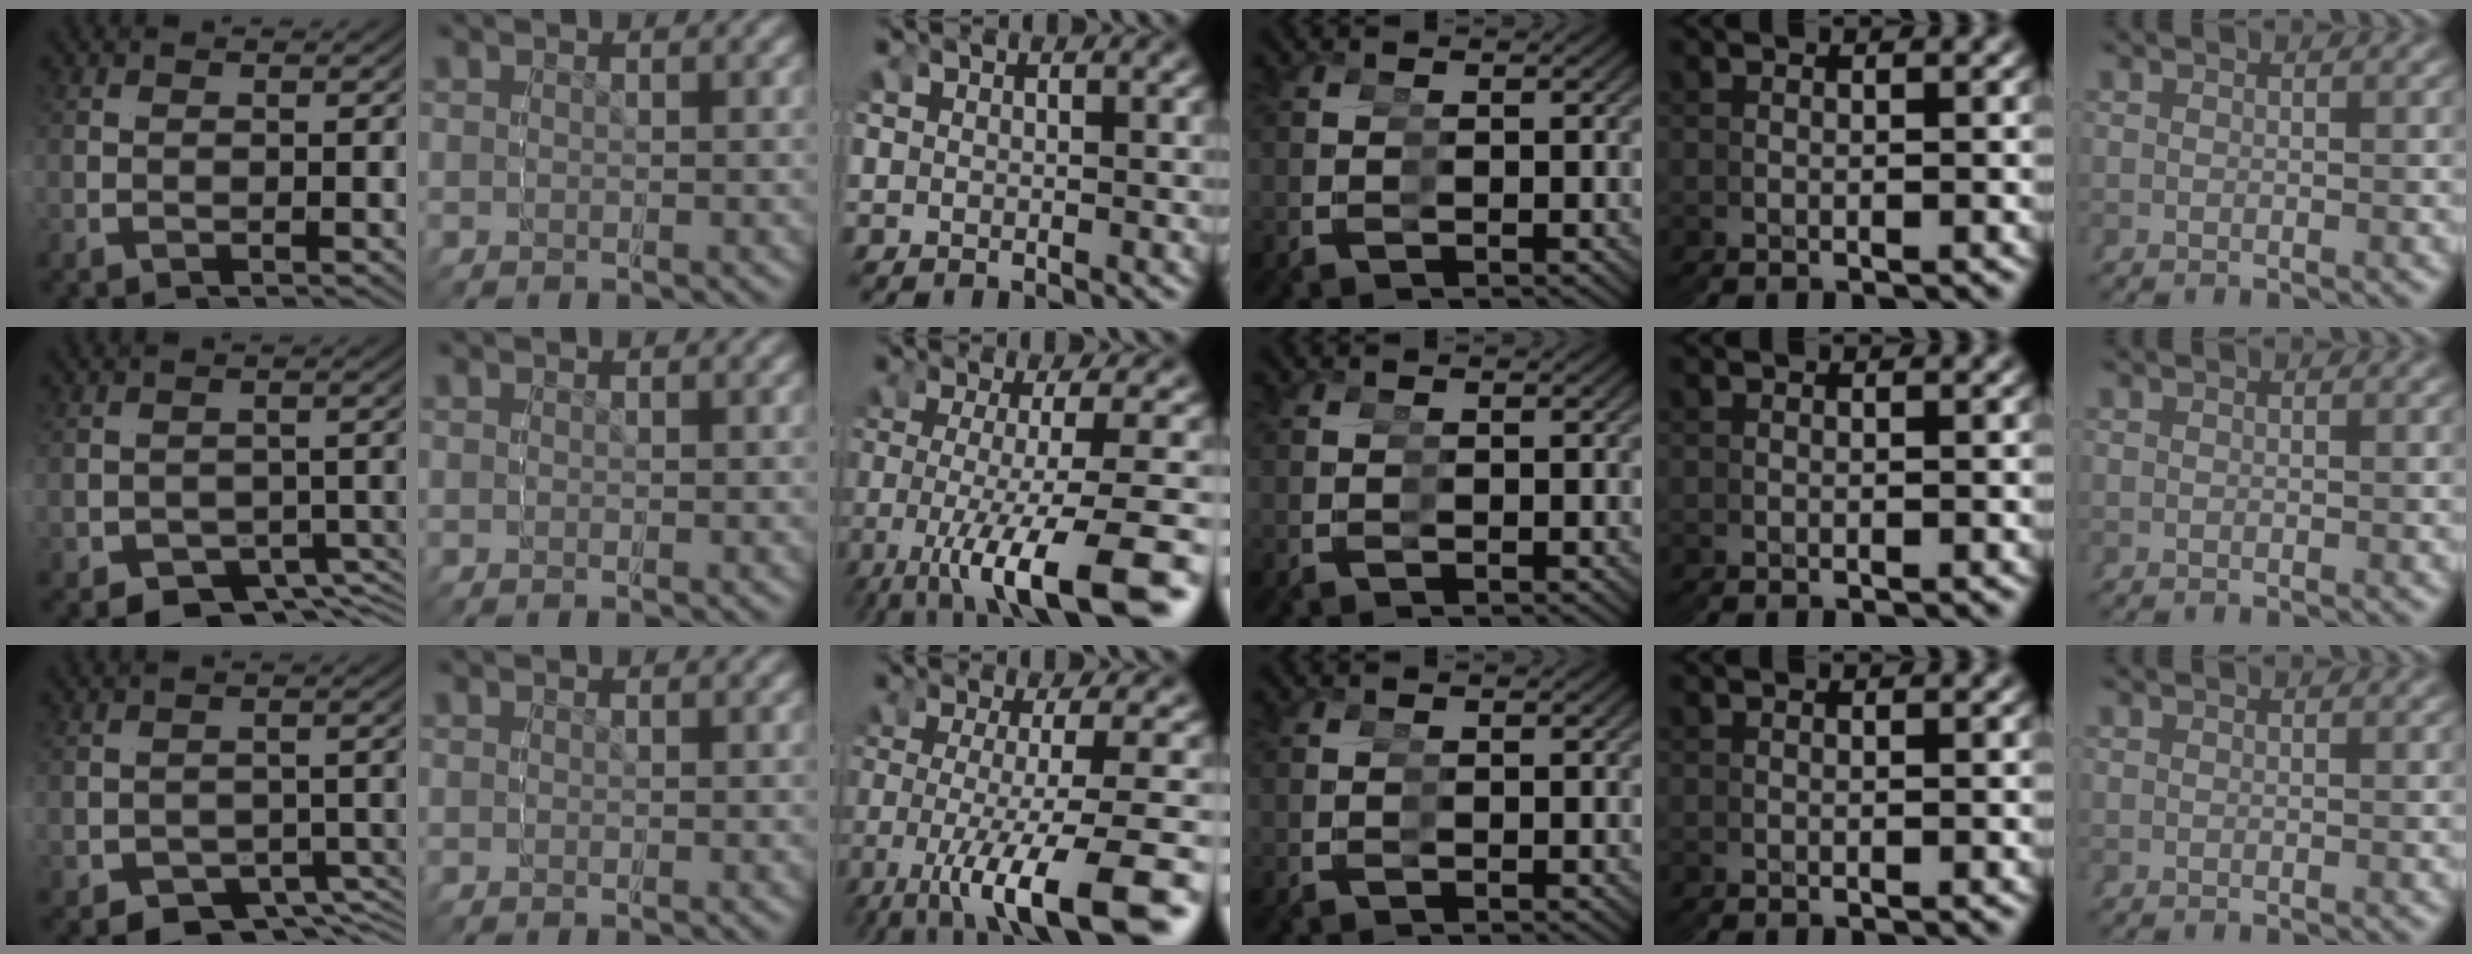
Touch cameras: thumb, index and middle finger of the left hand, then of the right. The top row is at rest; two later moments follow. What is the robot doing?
{"motion": "grasp_and_lifting", "object": "glue stick"}